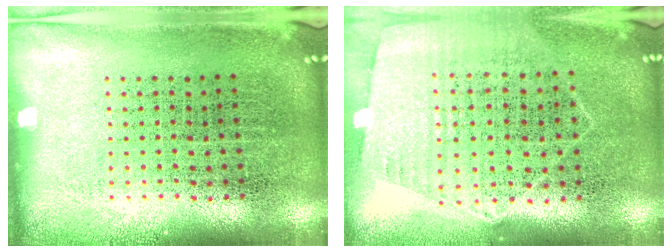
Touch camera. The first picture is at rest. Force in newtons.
{"total": 1.2, "press": 1.1, "slide": 0.4}